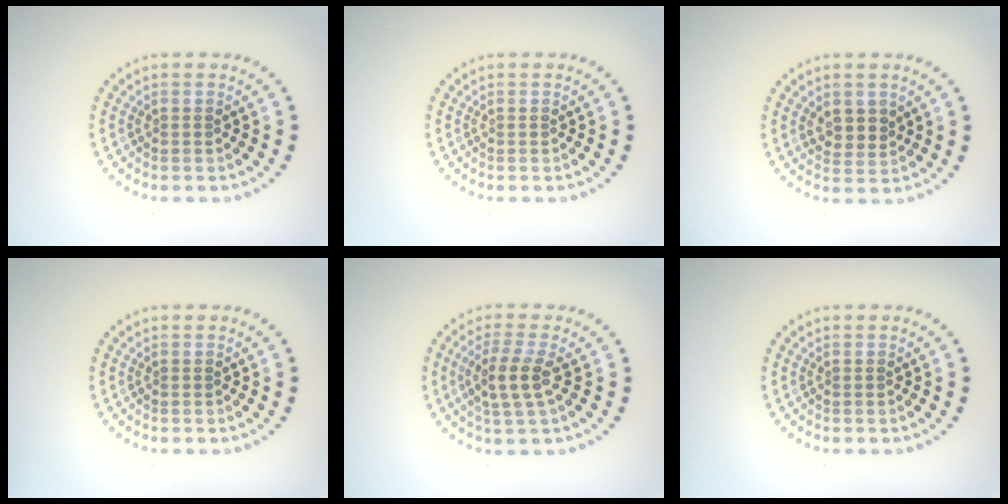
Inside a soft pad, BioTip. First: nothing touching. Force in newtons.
{"total": 0.0}
{"total": 2.1, "press": 1.9, "slide": 0.8}
{"total": 0.0}
{"total": 2.9, "press": 2.5, "slide": 1.4}
{"total": 0.0}